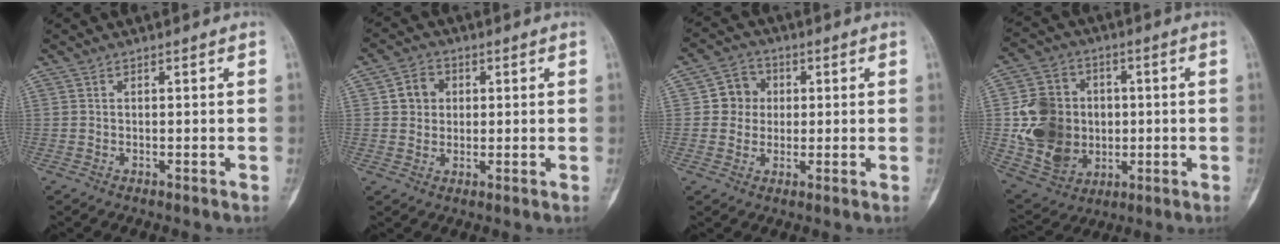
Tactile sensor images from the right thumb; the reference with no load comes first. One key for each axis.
{"total": 5.2, "fx": 1.1, "fy": 4.6, "fz": 2.2, "tx": -0.011, "ty": 0.003, "tz": 0.013}
{"total": 6.2, "fx": 0.6, "fy": 5.8, "fz": 1.9, "tx": 0.005, "ty": 0.009, "tz": 0.002}
{"total": 17.1, "fx": -0.4, "fy": 14.3, "fz": 9.4, "tx": -0.133, "ty": 0.012, "tz": 0.009}